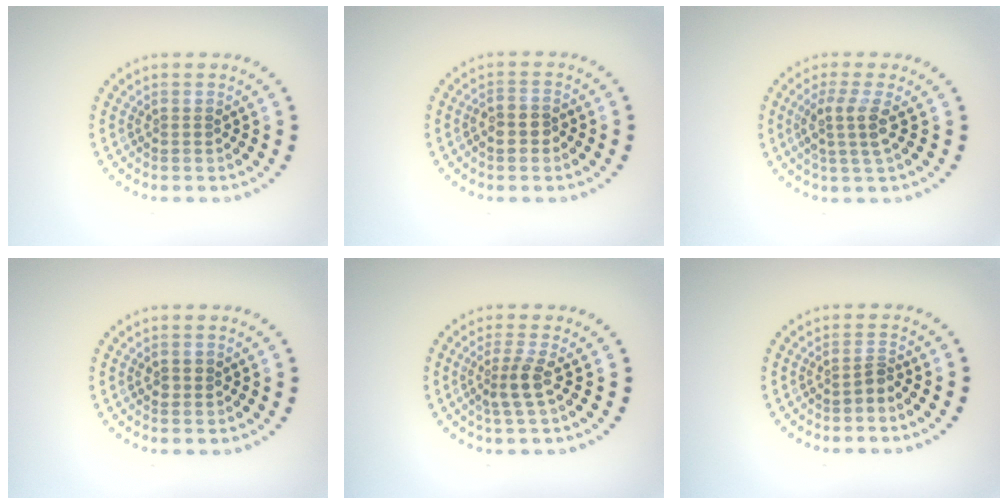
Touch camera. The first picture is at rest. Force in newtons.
{"total": 2.1, "press": 2.0, "slide": 0.8}
{"total": 2.7, "press": 2.1, "slide": 1.7}
{"total": 1.0, "press": 1.0, "slide": 0.1}
{"total": 2.2, "press": 1.8, "slide": 1.4}
{"total": 0.9, "press": 0.5, "slide": 0.8}